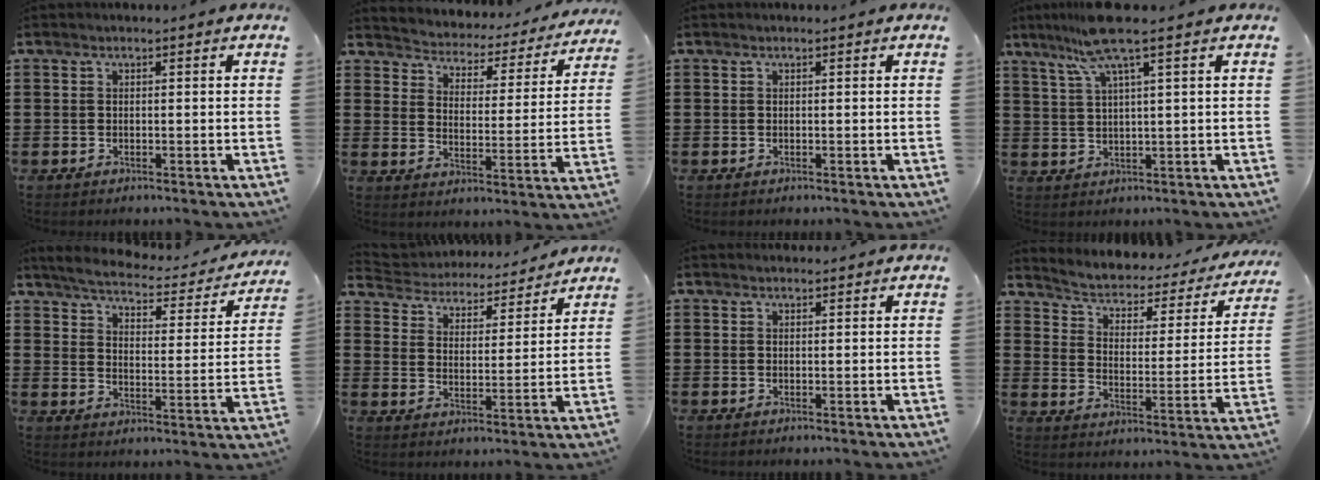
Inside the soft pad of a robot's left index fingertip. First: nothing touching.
{"total": 2.7, "force": [2.6, 0.5, -0.3], "torque": [-0.017, -0.032, 0.034]}
{"total": 0.0}
{"total": 7.7, "force": [4.7, 0.1, 6.1], "torque": [-0.140, -0.003, 0.082]}
{"total": 3.7, "force": [3.3, 0.3, 1.4], "torque": [-0.050, -0.026, 0.049]}
{"total": 4.1, "force": [4.1, 0.5, 0.1], "torque": [-0.029, -0.034, 0.065]}
{"total": 0.9, "force": [0.9, 0.1, 0.1], "torque": [-0.003, 0.000, 0.018]}
{"total": 2.1, "force": [1.4, 1.3, 0.9], "torque": [-0.032, -0.019, 0.010]}